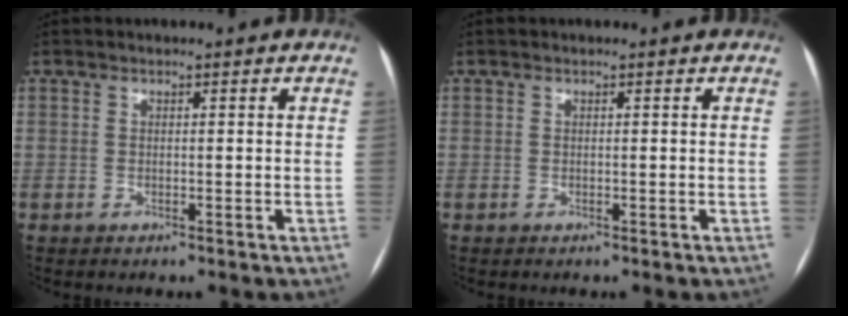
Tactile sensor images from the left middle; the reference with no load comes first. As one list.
[{"total": 0.0}]